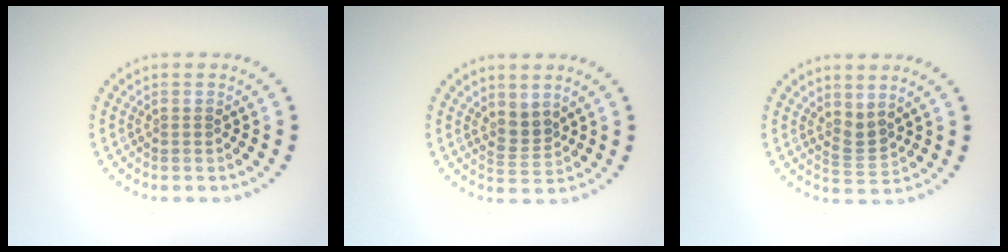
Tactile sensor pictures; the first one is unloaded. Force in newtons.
{"total": 2.1, "press": 1.6, "slide": 1.4}
{"total": 1.9, "press": 1.4, "slide": 1.4}